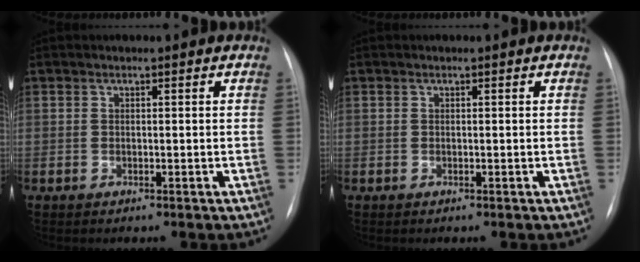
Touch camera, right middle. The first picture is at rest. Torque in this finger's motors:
{"motor_torque": [-0.34, -0.06, -0.03, 0.00]}